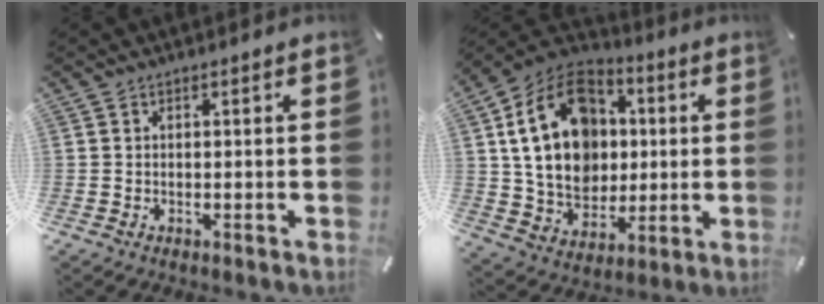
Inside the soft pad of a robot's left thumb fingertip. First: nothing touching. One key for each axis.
{"total": 21.2, "fx": 2.6, "fy": 17.1, "fz": 12.3, "tx": -0.237, "ty": -0.001, "tz": 0.049}